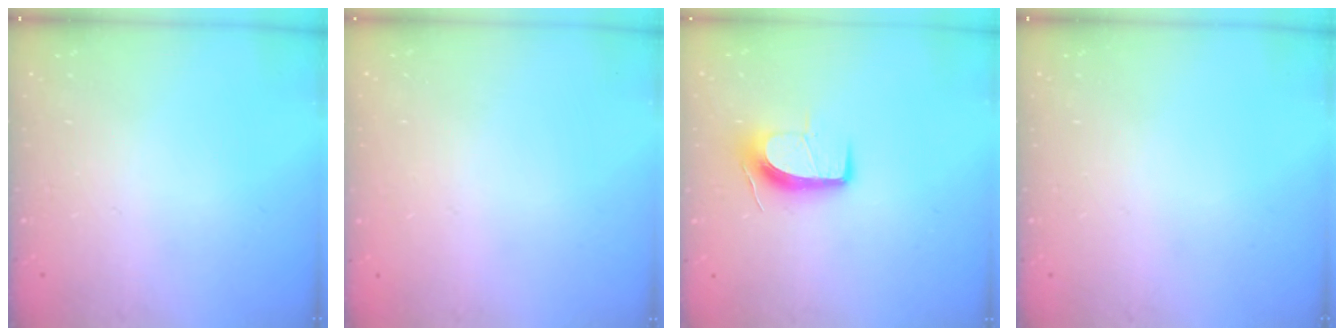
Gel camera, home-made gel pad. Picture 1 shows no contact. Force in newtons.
{"total": 0.0}
{"total": 9.8, "press": 9.8, "slide": 0.7}
{"total": 0.0}